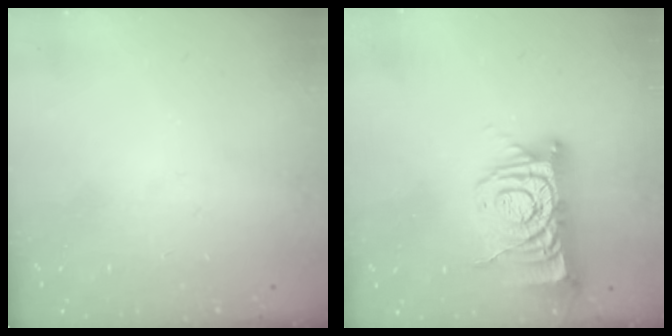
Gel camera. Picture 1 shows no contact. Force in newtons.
{"total": 11.5, "press": 11.4, "slide": 1.4}